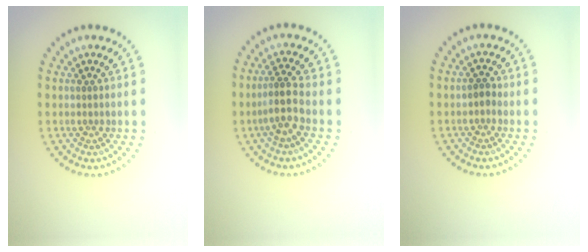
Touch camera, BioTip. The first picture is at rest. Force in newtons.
{"total": 2.7, "press": 2.1, "slide": 1.7}
{"total": 1.0, "press": 0.9, "slide": 0.3}